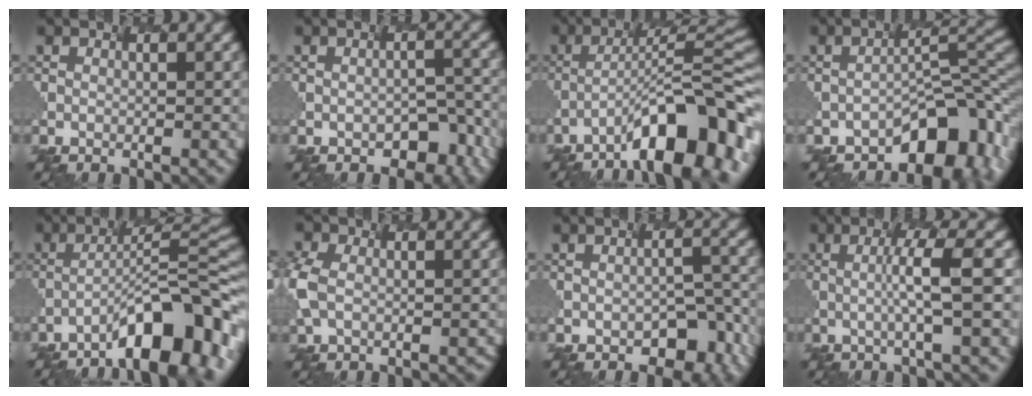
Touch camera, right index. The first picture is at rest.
{"total": 4.1, "force": [-2.7, 2.1, 2.4], "torque": [-0.037, -0.013, -0.012]}
{"total": 10.9, "force": [-6.8, 1.8, 8.4], "torque": [-0.129, 0.017, -0.098]}
{"total": 8.4, "force": [-5.7, 3.8, 5.0], "torque": [-0.046, 0.004, -0.081]}
{"total": 9.7, "force": [-6.3, 1.6, 7.2], "torque": [-0.107, 0.019, -0.090]}
{"total": 4.4, "force": [-1.4, 3.2, 2.8], "torque": [-0.076, -0.003, -0.017]}
{"total": 5.2, "force": [-3.2, 2.7, 3.1], "torque": [-0.043, -0.016, -0.017]}
{"total": 3.4, "force": [-0.5, -0.1, 3.4], "torque": [-0.068, 0.005, 0.001]}